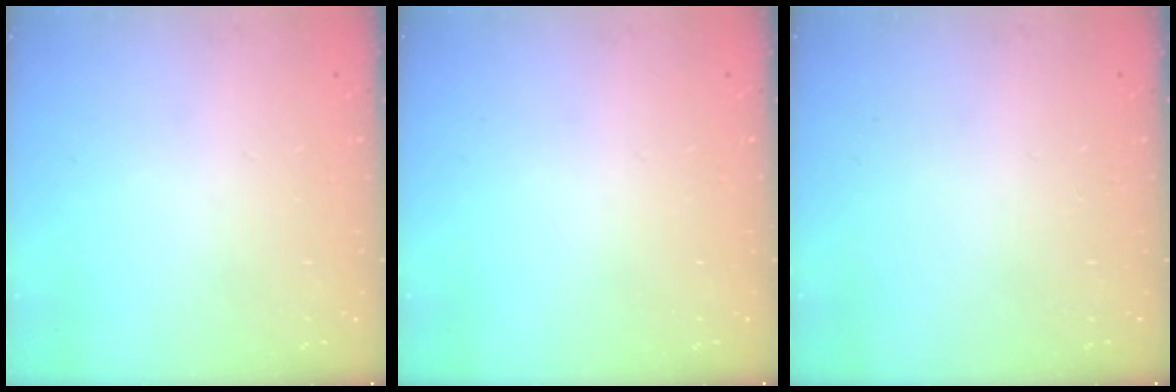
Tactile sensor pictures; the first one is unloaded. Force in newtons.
{"total": 0.0}
{"total": 0.0}